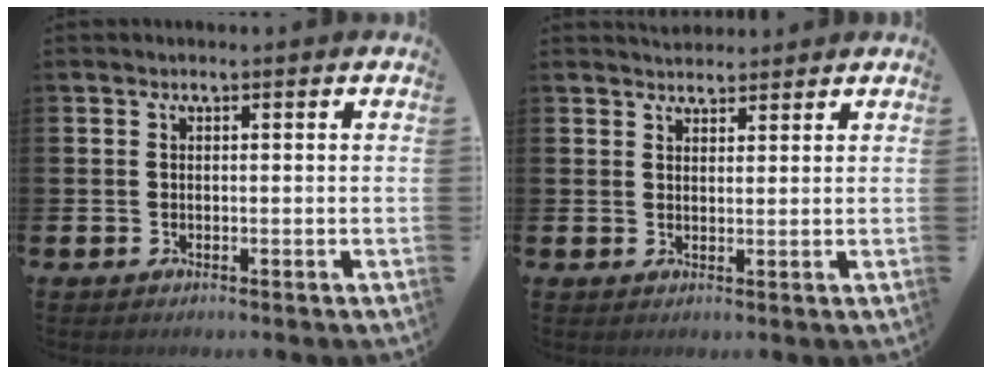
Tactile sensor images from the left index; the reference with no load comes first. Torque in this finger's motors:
{"motor_torque": [0.88, -1.18, 0.18, 0.04]}